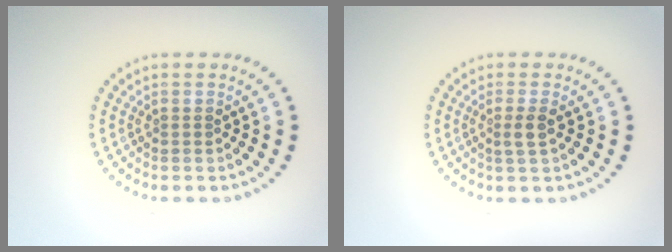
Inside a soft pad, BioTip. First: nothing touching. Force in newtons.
{"total": 1.5, "press": 1.2, "slide": 0.8}